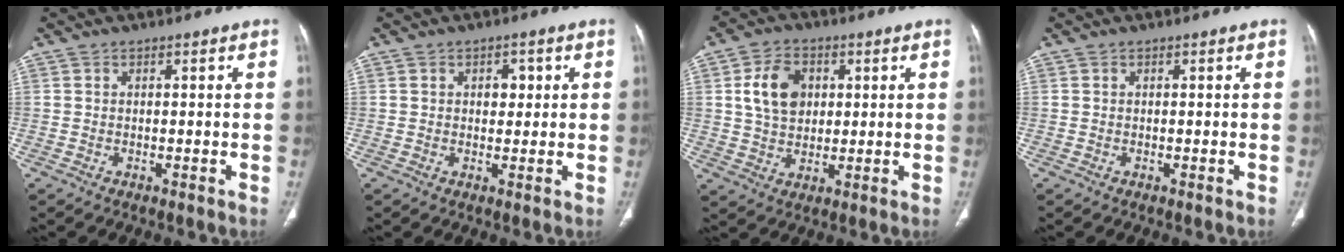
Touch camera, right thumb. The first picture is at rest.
{"total": 2.9, "force": [0.7, 2.1, 2.0], "torque": [-0.011, 0.000, 0.009]}
{"total": 9.4, "force": [2.3, 6.9, 6.0], "torque": [-0.086, -0.004, 0.042]}
{"total": 0.0}